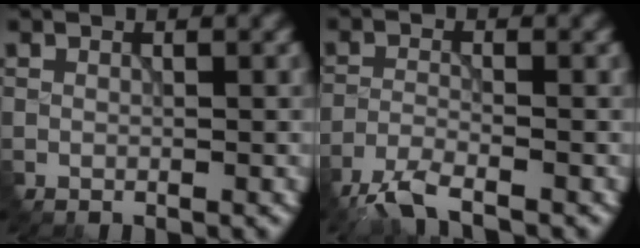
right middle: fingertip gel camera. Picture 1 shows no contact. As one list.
[{"total": 4.0, "force": [-3.7, 0.5, 1.3], "torque": [-0.038, -0.004, -0.080]}]